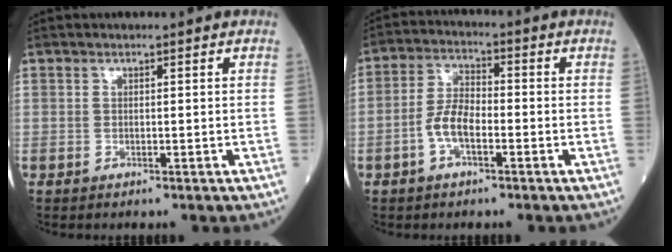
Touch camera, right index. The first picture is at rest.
{"total": 5.8, "force": [-2.0, 2.4, 4.9], "torque": [-0.104, 0.010, -0.043]}